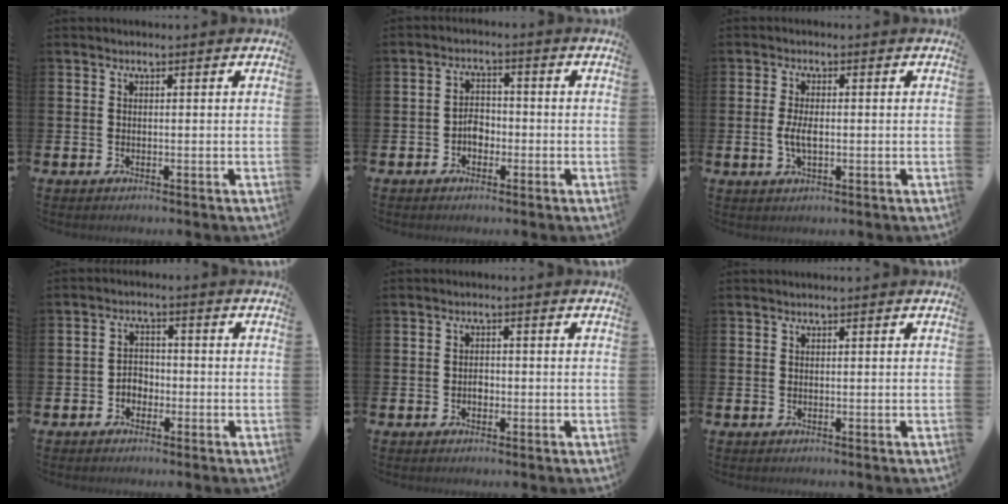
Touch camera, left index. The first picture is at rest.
{"total": 2.7, "force": [-1.1, 2.0, 1.5], "torque": [-0.025, 0.006, -0.027]}
{"total": 3.1, "force": [-0.2, 1.4, 2.8], "torque": [-0.056, -0.001, -0.008]}
{"total": 2.5, "force": [-1.5, 1.9, 0.7], "torque": [-0.023, 0.010, -0.033]}
{"total": 1.3, "force": [-0.4, 1.0, 0.8], "torque": [-0.009, 0.003, -0.009]}
{"total": 0.0}